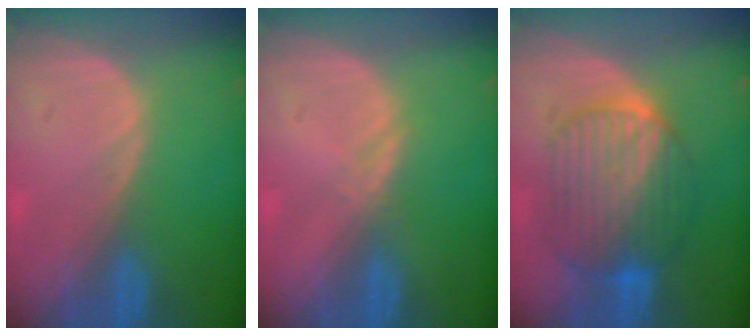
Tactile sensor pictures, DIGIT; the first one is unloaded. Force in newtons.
{"total": 1.1, "press": 1.1, "slide": 0.1}
{"total": 10.0, "press": 9.9, "slide": 0.9}